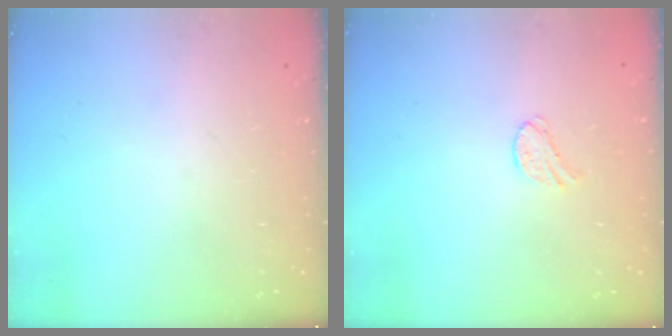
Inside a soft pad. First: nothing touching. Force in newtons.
{"total": 5.9, "press": 5.8, "slide": 0.5}